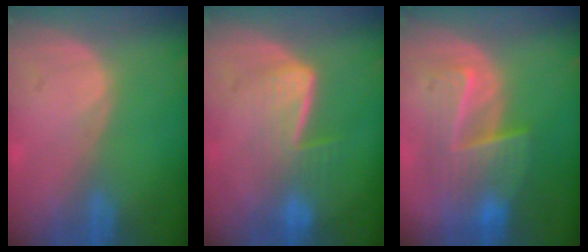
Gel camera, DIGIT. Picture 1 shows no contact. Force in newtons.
{"total": 6.9, "press": 5.8, "slide": 3.7}
{"total": 7.3, "press": 7.3, "slide": 0.8}